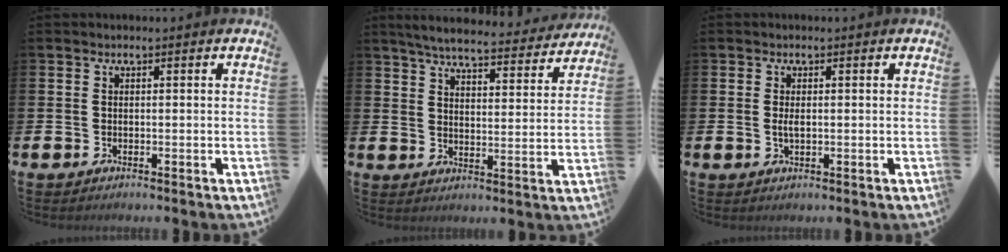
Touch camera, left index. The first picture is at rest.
{"total": 6.1, "force": [5.8, 0.6, 2.0], "torque": [-0.049, -0.041, 0.097]}
{"total": 1.5, "force": [0.1, 0.6, 1.4], "torque": [-0.023, 0.001, -0.001]}